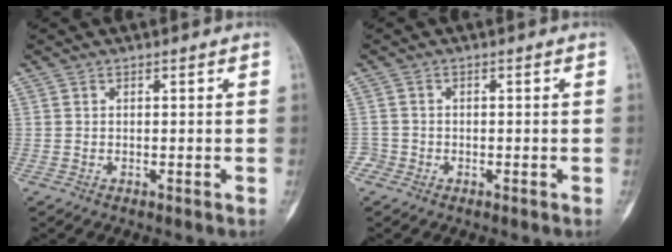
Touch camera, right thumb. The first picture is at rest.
{"total": 1.9, "force": [-1.0, 1.6, -0.3], "torque": [0.015, 0.010, -0.025]}